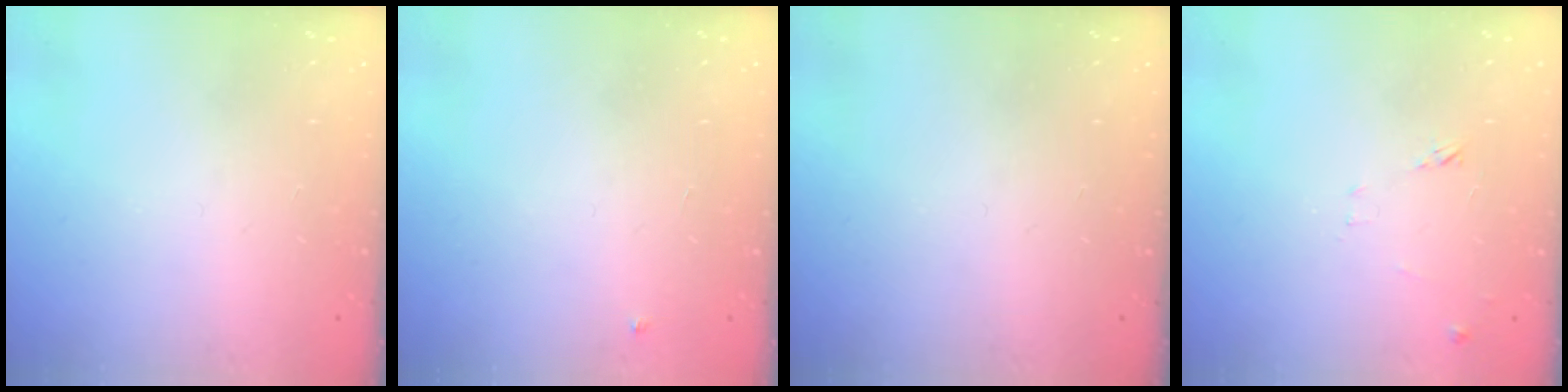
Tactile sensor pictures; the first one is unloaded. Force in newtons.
{"total": 2.7, "press": 2.7, "slide": 0.4}
{"total": 0.0}
{"total": 9.4, "press": 9.4, "slide": 0.6}